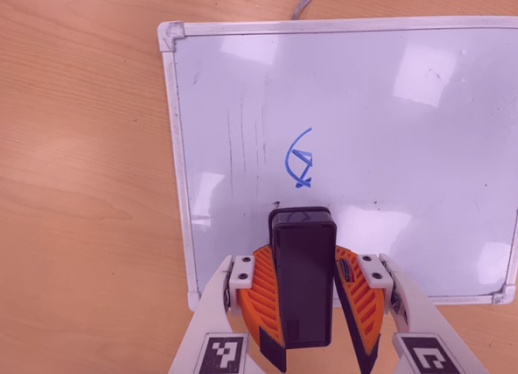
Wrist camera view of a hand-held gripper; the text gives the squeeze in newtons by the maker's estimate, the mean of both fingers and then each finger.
{"total": 8.6, "left": 8.9, "right": 8.2}